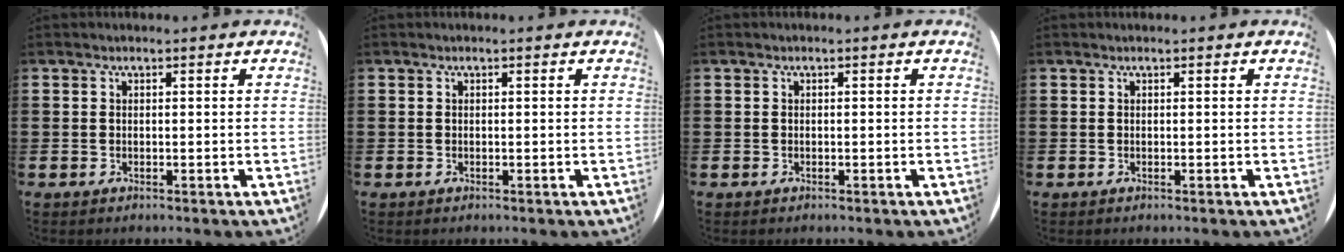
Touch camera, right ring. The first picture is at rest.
{"total": 0.0}
{"total": 0.0}
{"total": 0.0}